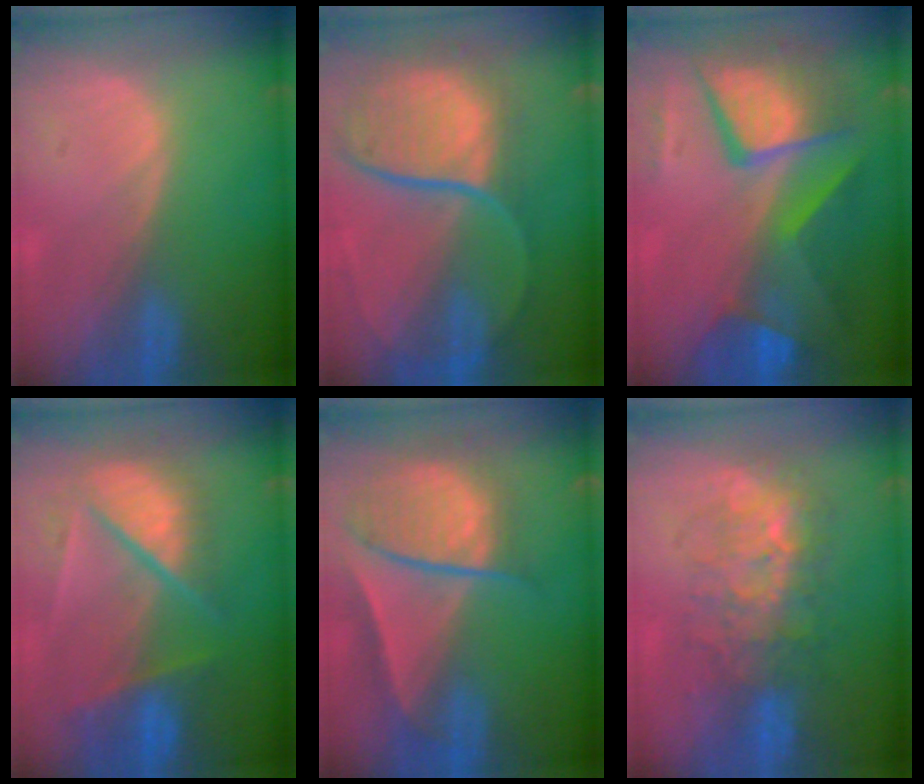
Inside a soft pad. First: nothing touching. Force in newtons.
{"total": 11.8, "press": 9.8, "slide": 6.6}
{"total": 11.5, "press": 11.4, "slide": 1.3}
{"total": 9.4, "press": 8.2, "slide": 4.5}
{"total": 9.4, "press": 8.0, "slide": 4.8}
{"total": 8.0, "press": 7.8, "slide": 1.8}